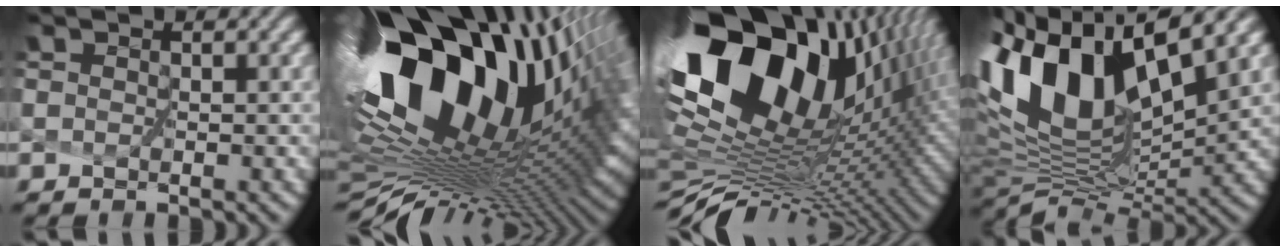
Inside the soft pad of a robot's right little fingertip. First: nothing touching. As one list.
[{"total": 17.9, "force": [5.6, 8.0, 14.9], "torque": [-0.241, 0.008, 0.119]}, {"total": 18.3, "force": [4.4, 9.8, 14.8], "torque": [-0.274, 0.003, 0.088]}, {"total": 13.4, "force": [5.5, 5.1, 11.1], "torque": [-0.228, 0.010, 0.110]}]